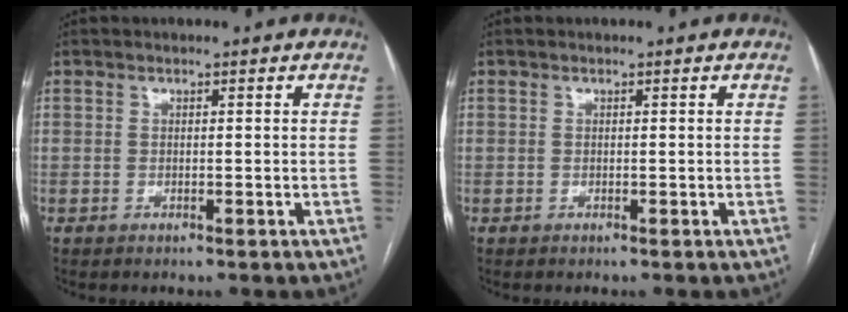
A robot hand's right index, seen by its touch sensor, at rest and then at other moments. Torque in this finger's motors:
{"motor_torque": [0.00, 0.00, 0.00, 0.00]}